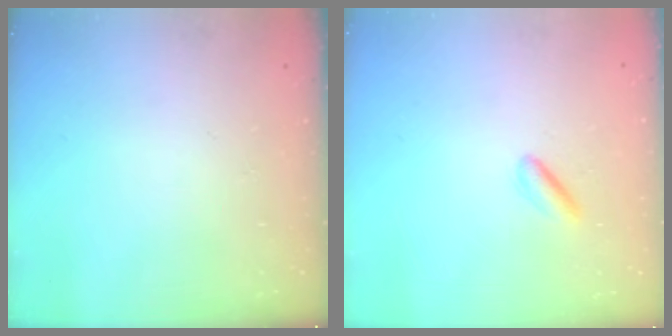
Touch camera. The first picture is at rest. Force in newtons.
{"total": 2.4, "press": 2.2, "slide": 0.8}